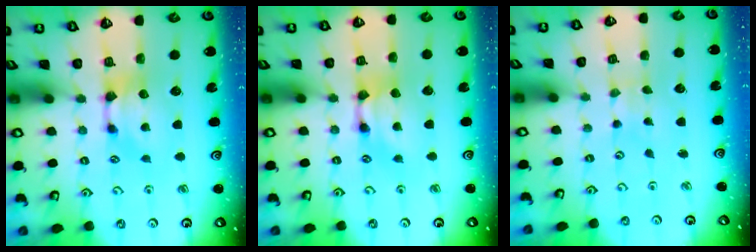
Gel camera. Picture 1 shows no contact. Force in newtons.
{"total": 2.0, "press": 2.0, "slide": 0.1}
{"total": 5.0, "press": 5.0, "slide": 0.2}